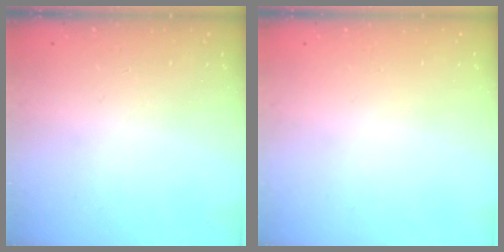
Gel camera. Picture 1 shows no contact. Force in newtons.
{"total": 0.0}